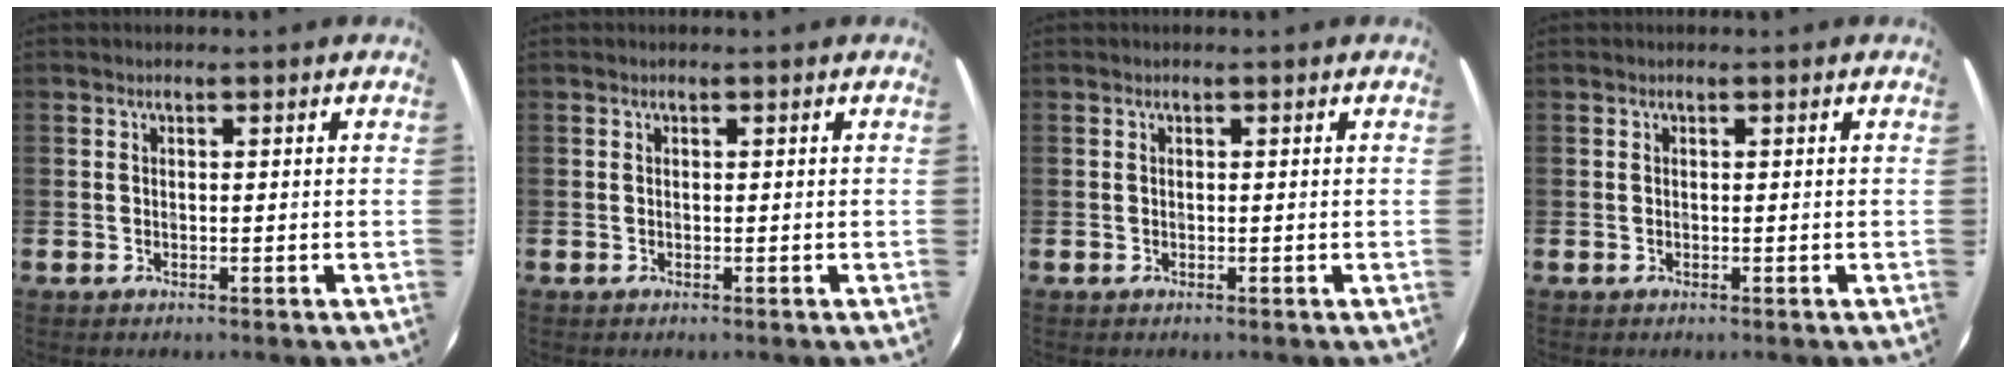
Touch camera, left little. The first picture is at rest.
{"total": 0.0}
{"total": 0.0}
{"total": 0.0}